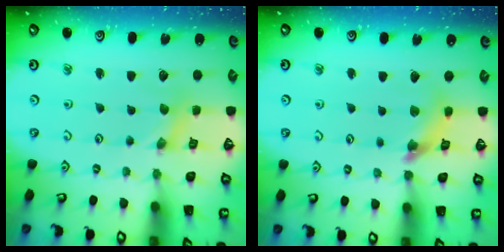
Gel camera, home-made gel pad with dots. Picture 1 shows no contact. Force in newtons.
{"total": 7.1, "press": 7.1, "slide": 0.7}